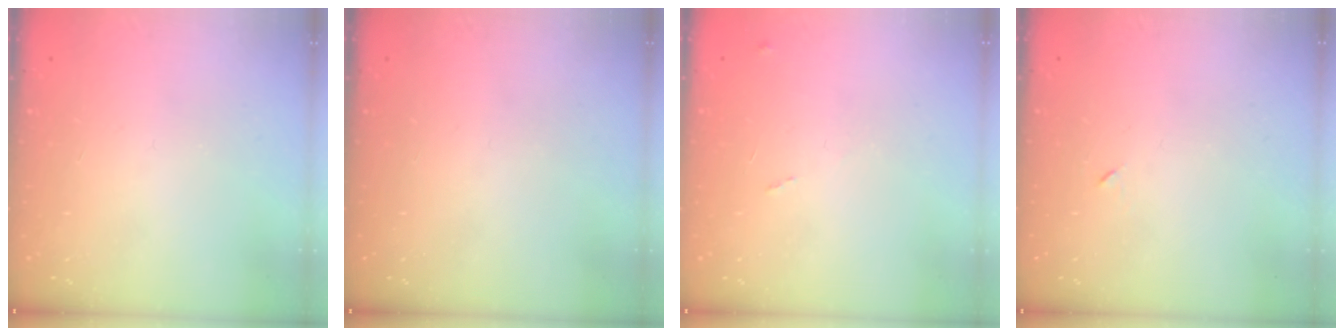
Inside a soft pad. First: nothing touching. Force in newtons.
{"total": 0.0}
{"total": 6.8, "press": 6.8, "slide": 0.6}
{"total": 3.3, "press": 3.2, "slide": 0.7}